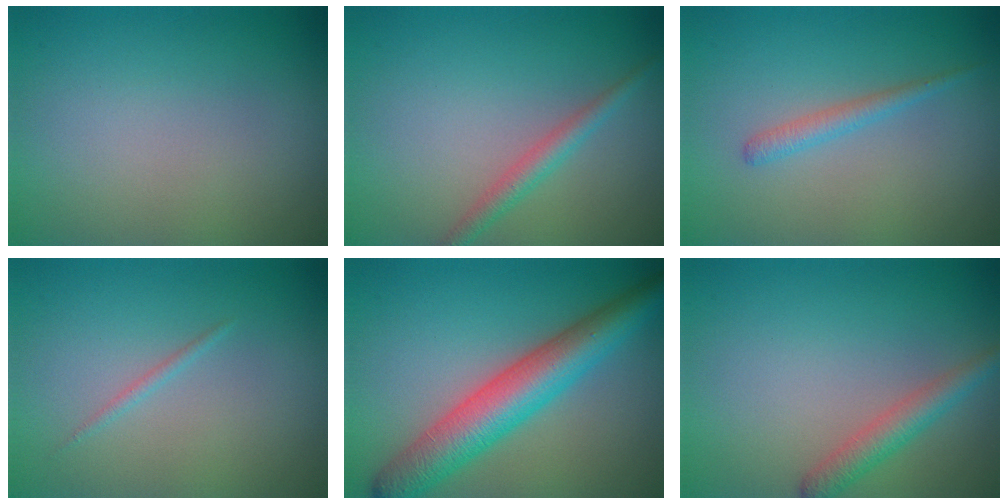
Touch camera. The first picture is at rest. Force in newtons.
{"total": 1.9, "press": 1.9, "slide": 0.0}
{"total": 1.4, "press": 1.4, "slide": 0.1}
{"total": 0.6, "press": 0.6, "slide": 0.0}
{"total": 7.2, "press": 7.2, "slide": 0.1}
{"total": 2.5, "press": 2.5, "slide": 0.1}